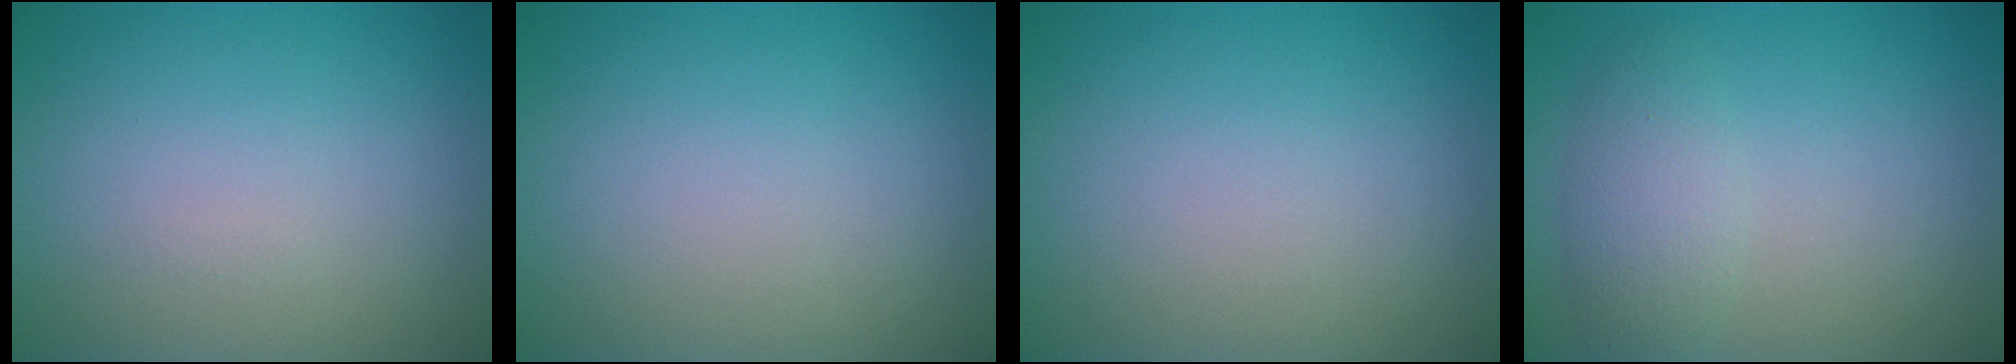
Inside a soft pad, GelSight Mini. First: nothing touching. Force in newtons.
{"total": 0.0}
{"total": 0.0}
{"total": 2.9, "press": 2.9, "slide": 0.1}